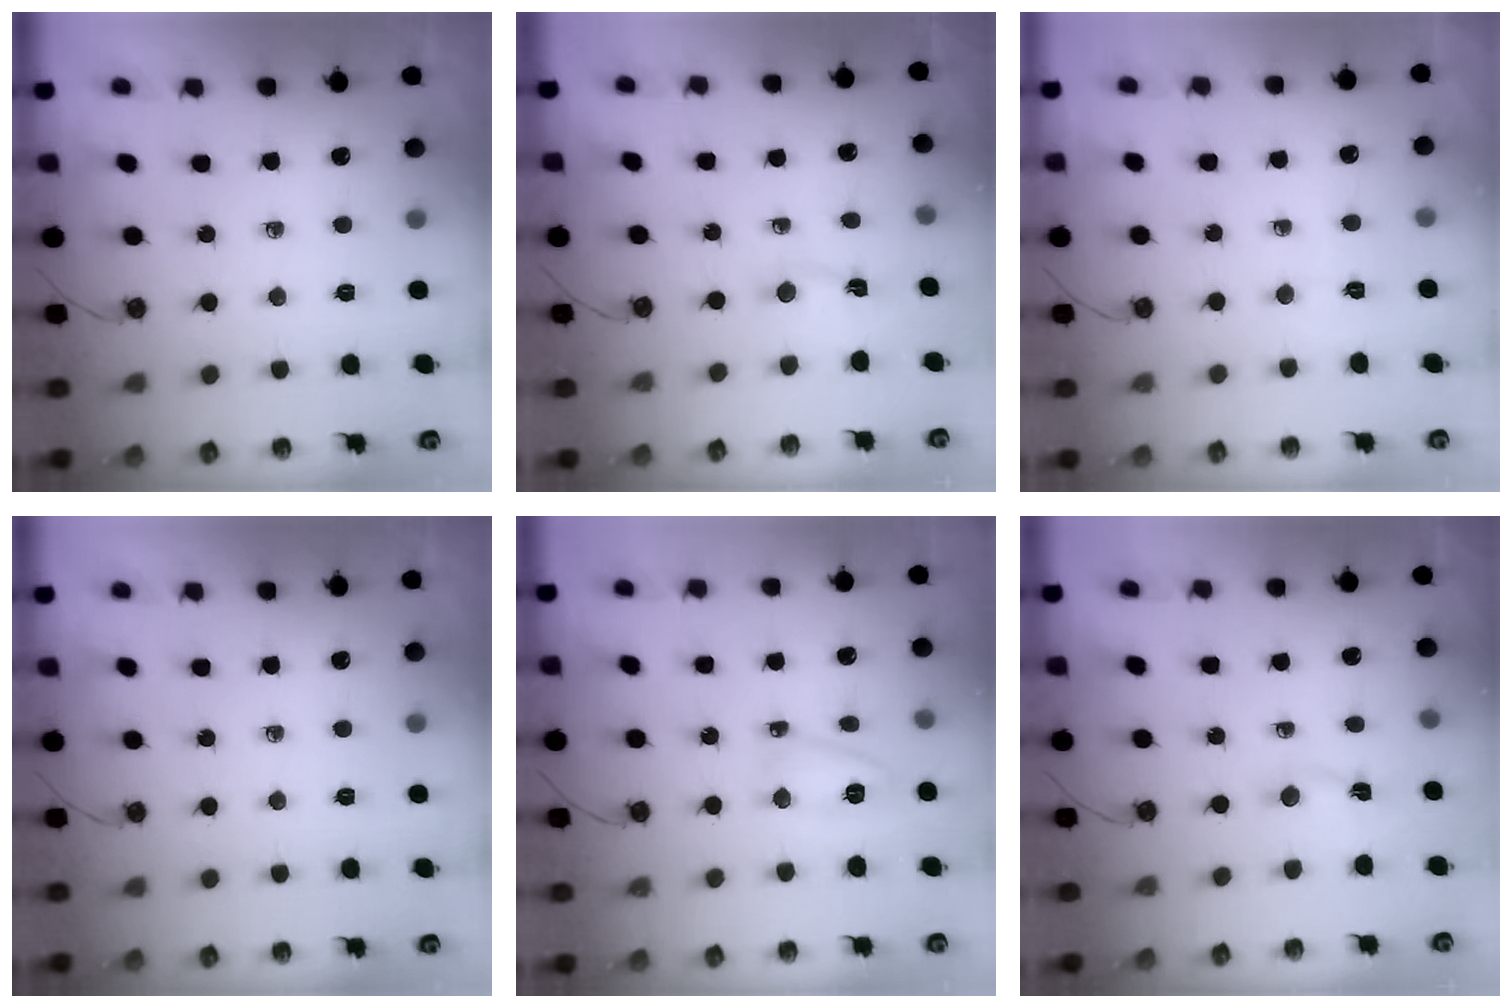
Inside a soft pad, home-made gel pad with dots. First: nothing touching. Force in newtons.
{"total": 1.1, "press": 1.0, "slide": 0.6}
{"total": 2.9, "press": 2.6, "slide": 1.4}
{"total": 0.0}
{"total": 6.2, "press": 6.1, "slide": 0.5}
{"total": 1.1, "press": 1.0, "slide": 0.4}